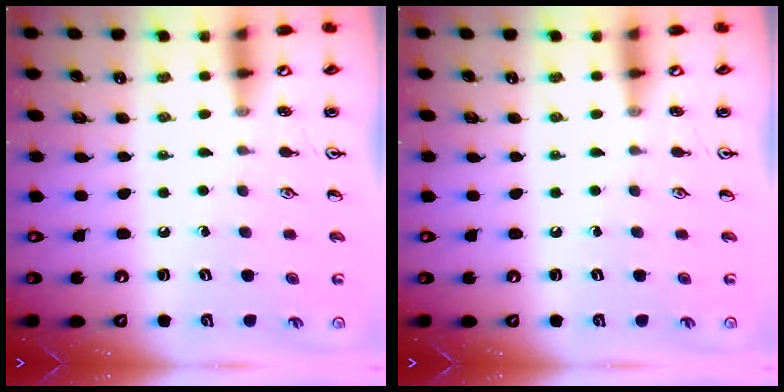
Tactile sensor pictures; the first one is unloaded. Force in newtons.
{"total": 0.0}